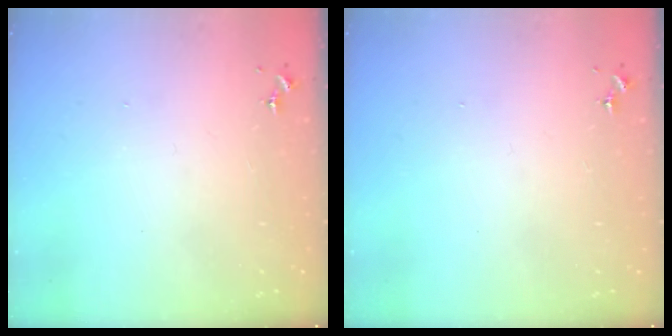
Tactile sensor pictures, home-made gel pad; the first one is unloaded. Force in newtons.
{"total": 0.0}